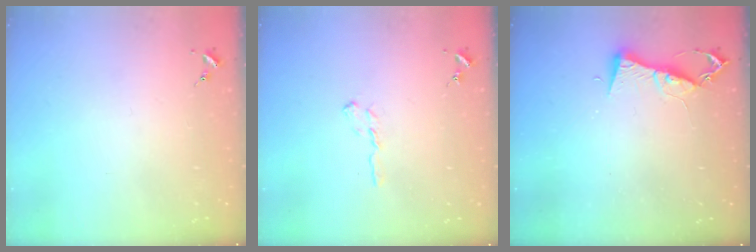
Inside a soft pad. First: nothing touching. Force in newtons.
{"total": 5.5, "press": 5.5, "slide": 0.6}
{"total": 7.2, "press": 7.1, "slide": 0.7}